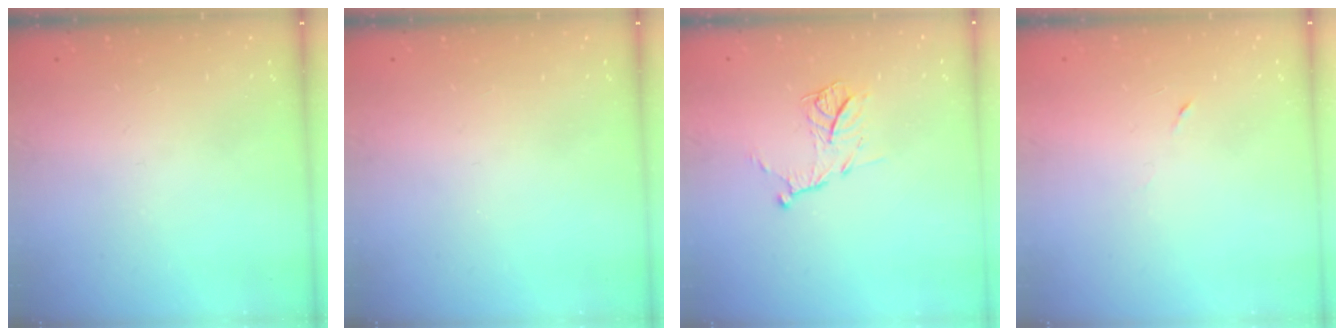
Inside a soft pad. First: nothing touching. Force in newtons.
{"total": 0.0}
{"total": 11.8, "press": 11.8, "slide": 0.8}
{"total": 3.3, "press": 3.0, "slide": 1.4}